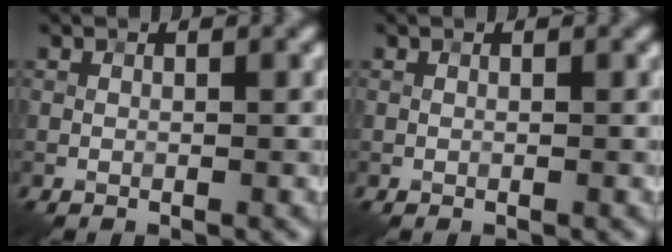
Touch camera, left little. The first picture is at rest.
{"total": 0.0}